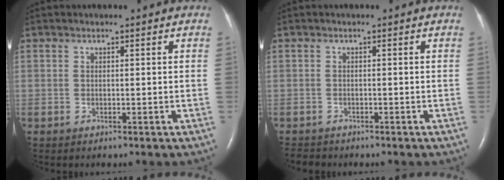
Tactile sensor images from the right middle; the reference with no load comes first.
{"total": 1.8, "force": [-1.8, 0.3, 0.0], "torque": [-0.003, -0.009, -0.028]}